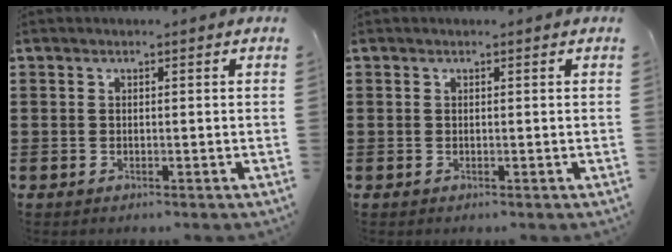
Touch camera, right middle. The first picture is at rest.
{"total": 0.0}